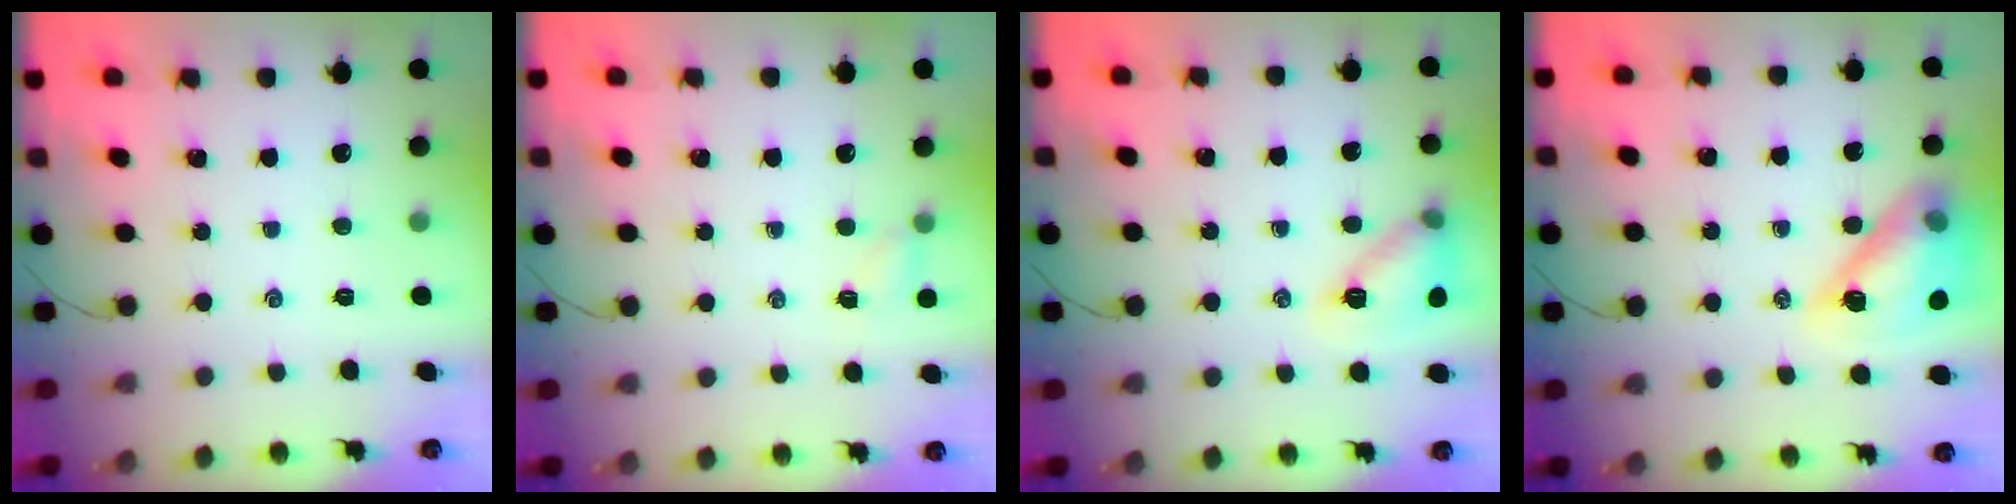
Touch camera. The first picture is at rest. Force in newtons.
{"total": 2.5, "press": 2.3, "slide": 0.9}
{"total": 13.1, "press": 13.1, "slide": 1.1}
{"total": 15.5, "press": 14.8, "slide": 4.5}